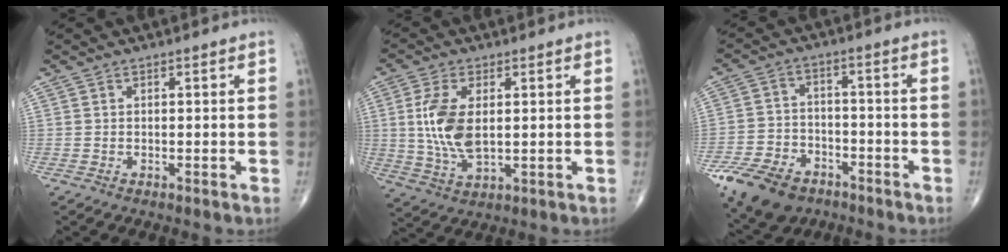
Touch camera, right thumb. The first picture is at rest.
{"total": 10.2, "force": [1.2, 5.2, 8.7], "torque": [-0.184, -0.012, 0.030]}
{"total": 13.4, "force": [-8.3, 8.4, 6.4], "torque": [-0.117, 0.034, -0.144]}